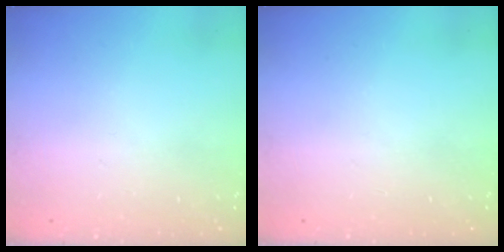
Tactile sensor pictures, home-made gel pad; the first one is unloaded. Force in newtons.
{"total": 0.0}